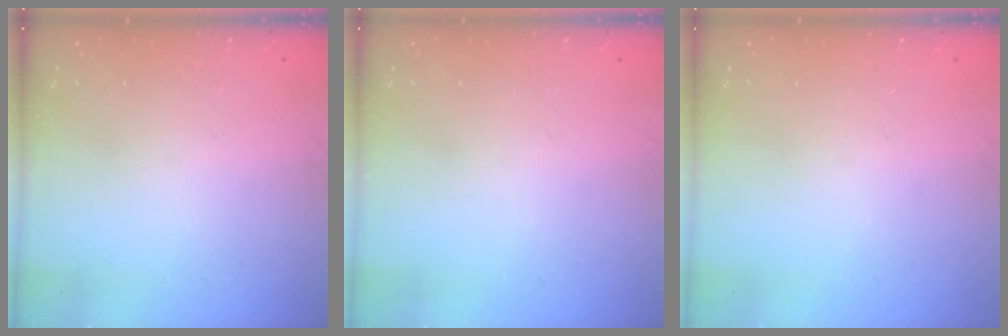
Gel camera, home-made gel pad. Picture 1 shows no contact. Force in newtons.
{"total": 0.0}
{"total": 0.0}